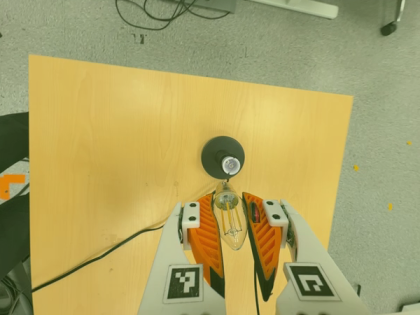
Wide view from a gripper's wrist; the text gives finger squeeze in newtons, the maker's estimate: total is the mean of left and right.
{"total": 23.5, "left": 26.3, "right": 20.6}